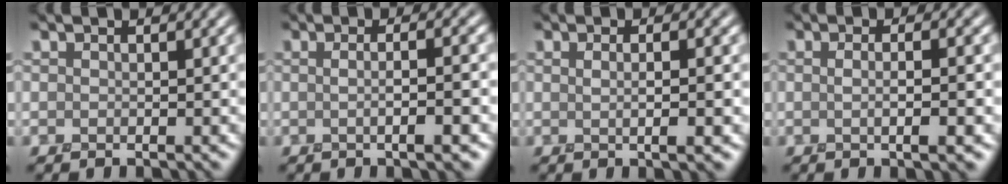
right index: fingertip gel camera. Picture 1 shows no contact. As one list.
[{"total": 4.2, "force": [-0.1, 1.3, 4.0], "torque": [-0.031, 0.008, -0.011]}, {"total": 3.0, "force": [0.2, 0.8, 2.9], "torque": [-0.032, -0.004, -0.004]}, {"total": 3.6, "force": [-0.1, 1.0, 3.4], "torque": [-0.036, 0.000, -0.005]}]